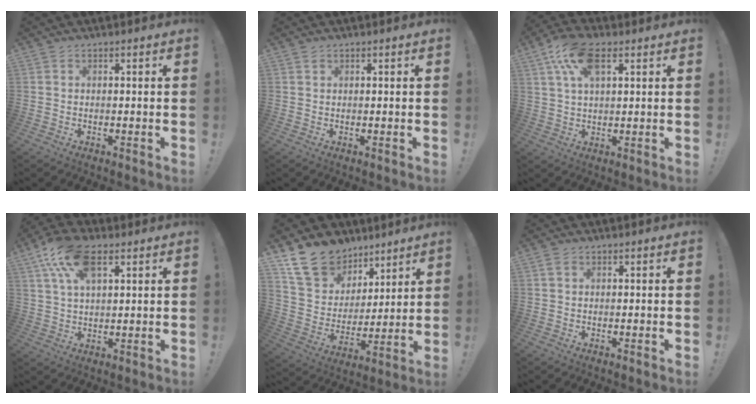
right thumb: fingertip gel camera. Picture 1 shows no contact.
{"total": 0.5, "force": [0.4, 0.2, 0.2], "torque": [-0.003, -0.001, 0.008]}
{"total": 10.6, "force": [4.6, 4.9, 8.2], "torque": [-0.150, 0.002, 0.088]}
{"total": 12.7, "force": [6.2, 6.2, 9.2], "torque": [-0.172, -0.010, 0.114]}
{"total": 16.1, "force": [10.6, 11.1, 5.1], "torque": [-0.089, -0.062, 0.210]}
{"total": 1.4, "force": [0.7, 0.8, 0.9], "torque": [-0.014, 0.002, 0.012]}